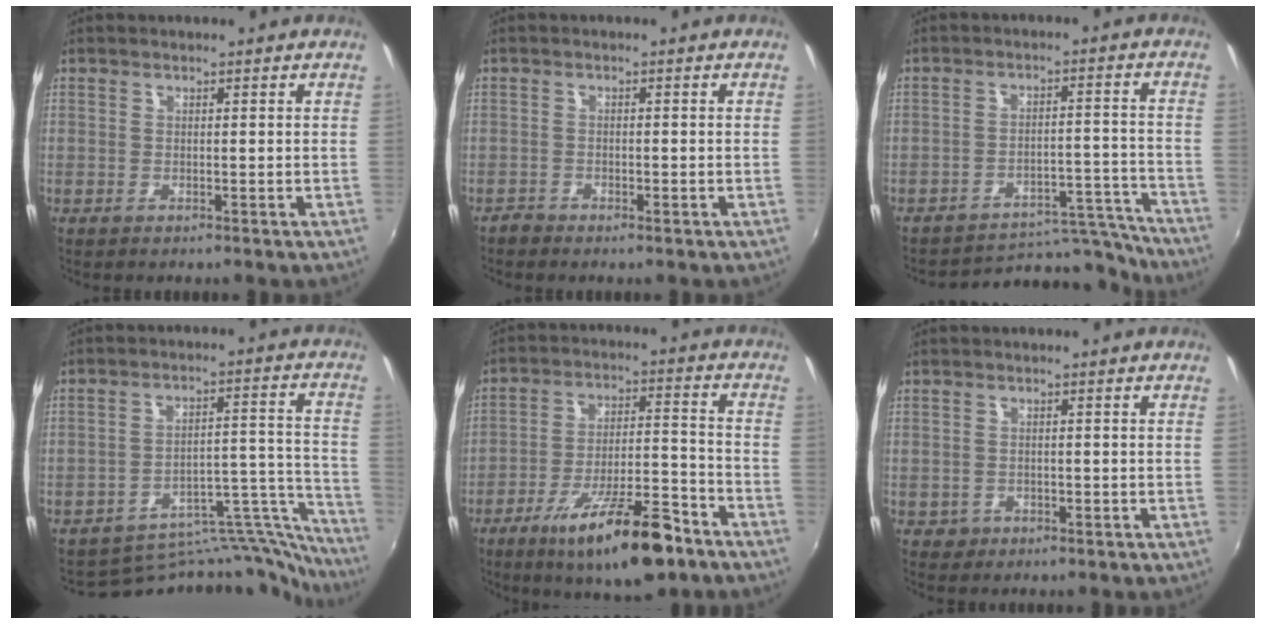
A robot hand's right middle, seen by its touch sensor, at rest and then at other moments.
{"total": 1.1, "force": [-1.1, 0.2, 0.1], "torque": [-0.004, -0.004, -0.024]}
{"total": 14.1, "force": [-13.6, 3.0, 1.9], "torque": [-0.026, 0.034, -0.177]}
{"total": 15.9, "force": [-15.8, 2.1, 0.7], "torque": [0.011, 0.060, -0.230]}
{"total": 16.9, "force": [-11.1, 4.1, 12.1], "torque": [-0.203, -0.016, -0.172]}
{"total": 2.0, "force": [-0.5, 1.8, 0.6], "torque": [-0.014, -0.003, -0.006]}